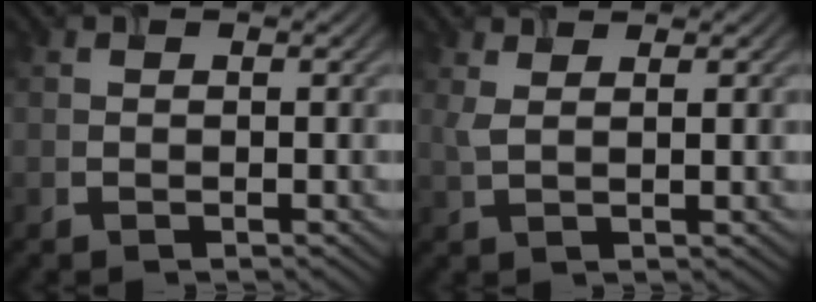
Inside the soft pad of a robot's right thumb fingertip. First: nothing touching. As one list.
[{"total": 2.1, "force": [1.3, 0.6, 1.6], "torque": [-0.031, 0.001, 0.031]}]